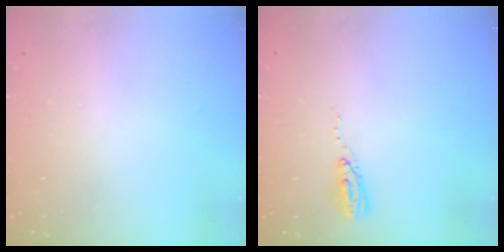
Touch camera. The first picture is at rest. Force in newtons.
{"total": 5.0, "press": 5.0, "slide": 0.5}